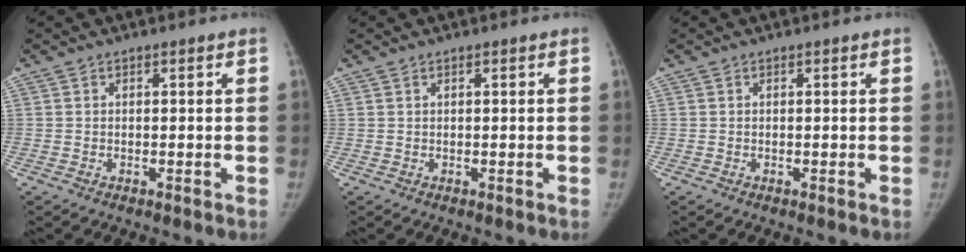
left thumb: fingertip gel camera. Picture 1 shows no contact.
{"total": 0.0}
{"total": 0.0}